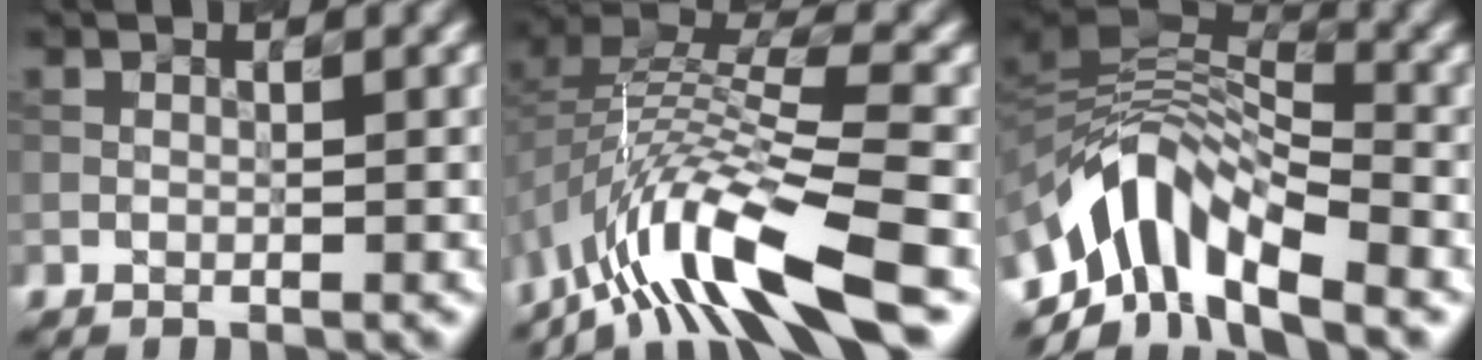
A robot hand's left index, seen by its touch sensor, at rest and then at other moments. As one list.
[{"total": 11.5, "force": [-6.7, 3.2, 8.7], "torque": [-0.165, 0.013, -0.124]}, {"total": 9.4, "force": [-5.1, 3.9, 6.9], "torque": [-0.106, 0.020, -0.104]}]